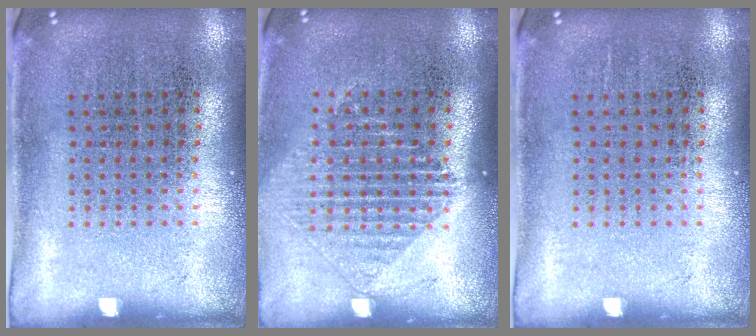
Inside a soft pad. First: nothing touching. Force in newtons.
{"total": 1.2, "press": 1.2, "slide": 0.5}
{"total": 0.0}